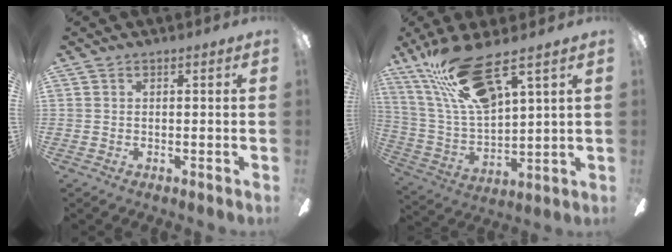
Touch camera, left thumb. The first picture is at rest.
{"total": 18.3, "force": [11.8, 5.2, 12.9], "torque": [-0.261, -0.049, 0.202]}